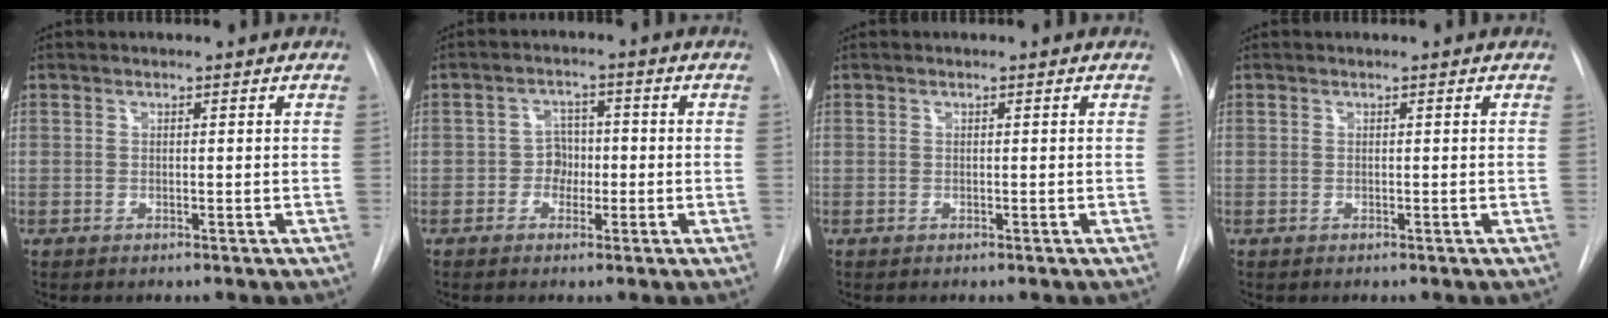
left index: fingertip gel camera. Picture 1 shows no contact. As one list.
[{"total": 3.3, "force": [-0.9, 2.7, 1.7], "torque": [-0.020, 0.011, -0.018]}, {"total": 0.0}, {"total": 0.0}]